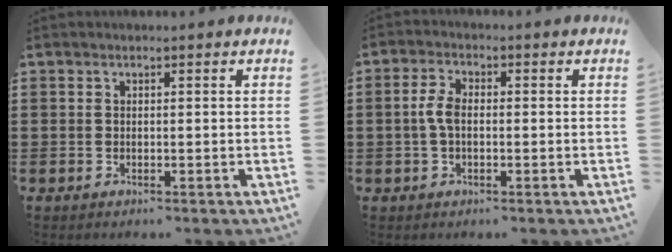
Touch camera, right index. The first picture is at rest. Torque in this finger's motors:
{"motor_torque": [0.75, -0.37, 0.44, 0.14]}